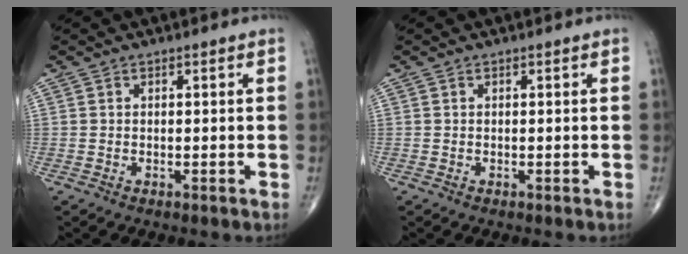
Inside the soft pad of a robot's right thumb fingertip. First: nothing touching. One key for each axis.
{"total": 0.0}